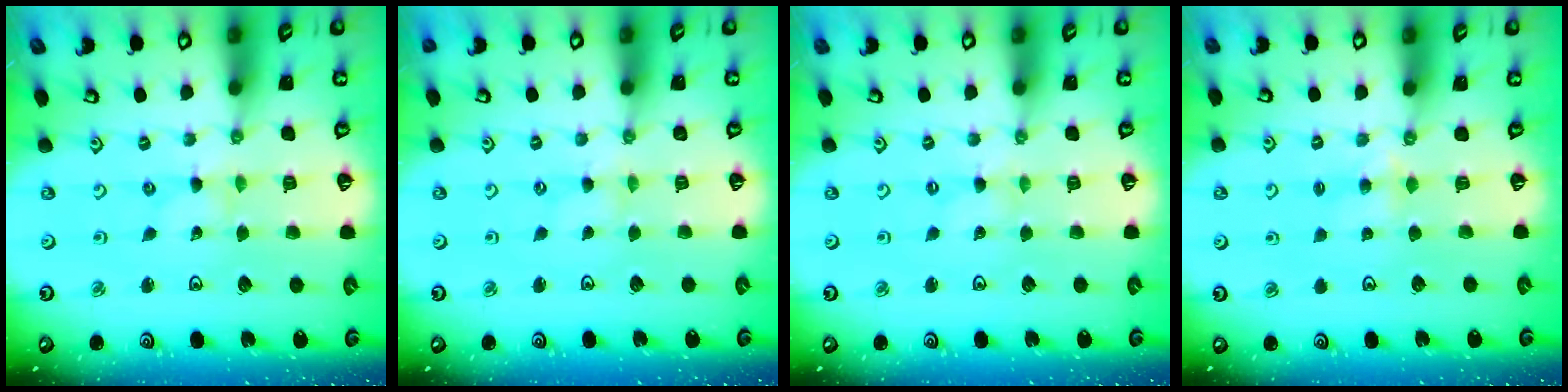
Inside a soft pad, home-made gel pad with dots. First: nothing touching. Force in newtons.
{"total": 0.0}
{"total": 0.0}
{"total": 3.3, "press": 3.3, "slide": 0.5}